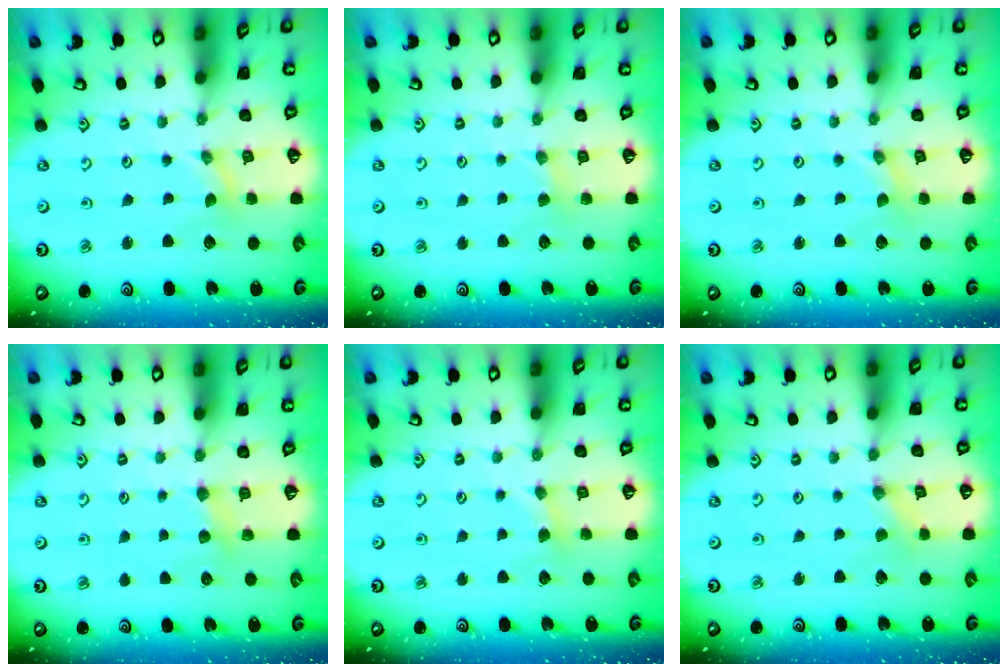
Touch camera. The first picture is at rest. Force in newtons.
{"total": 2.2, "press": 2.2, "slide": 0.4}
{"total": 0.0}
{"total": 3.9, "press": 3.9, "slide": 0.5}
{"total": 2.6, "press": 2.6, "slide": 0.3}
{"total": 0.0}